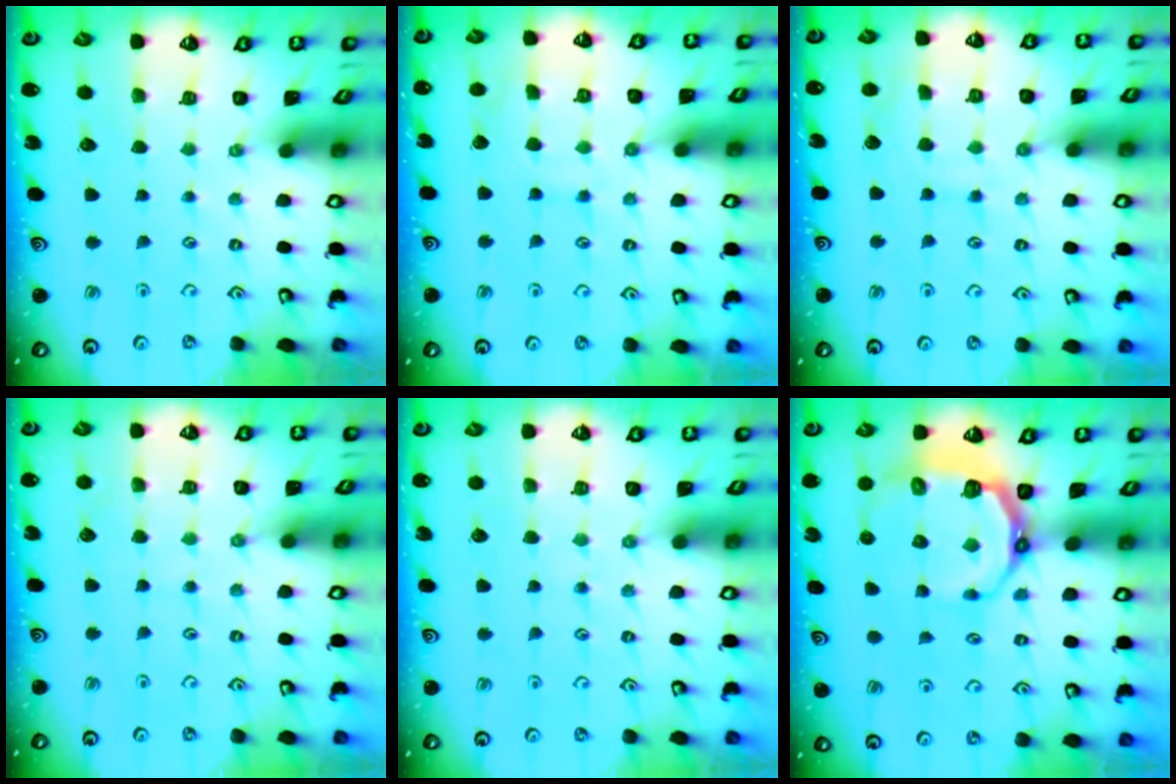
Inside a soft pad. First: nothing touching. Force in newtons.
{"total": 8.1, "press": 8.1, "slide": 0.6}
{"total": 6.8, "press": 6.7, "slide": 0.7}
{"total": 3.6, "press": 3.6, "slide": 0.4}
{"total": 3.7, "press": 3.7, "slide": 0.5}
{"total": 8.6, "press": 7.5, "slide": 4.2}